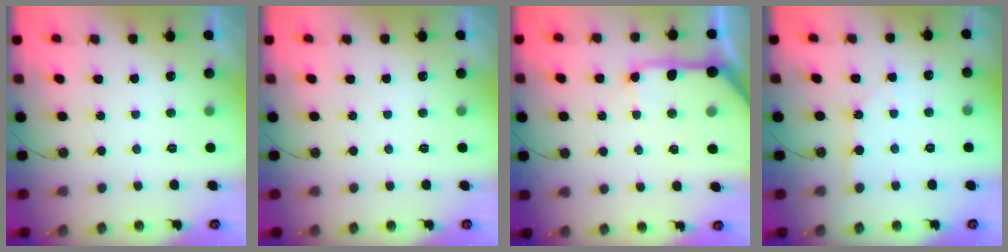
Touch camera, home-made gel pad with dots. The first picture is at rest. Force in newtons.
{"total": 0.0}
{"total": 11.0, "press": 10.9, "slide": 1.5}
{"total": 2.1, "press": 2.1, "slide": 0.3}